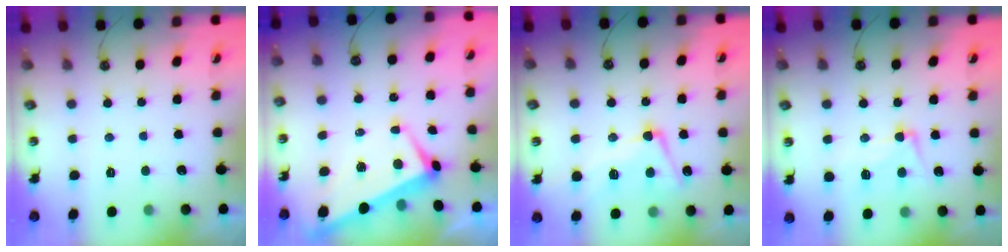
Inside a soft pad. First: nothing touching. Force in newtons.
{"total": 1.7, "press": 1.4, "slide": 1.0}
{"total": 6.1, "press": 5.9, "slide": 1.4}
{"total": 10.6, "press": 10.4, "slide": 1.9}